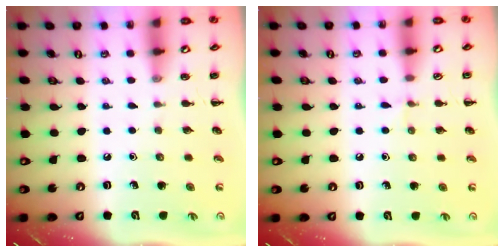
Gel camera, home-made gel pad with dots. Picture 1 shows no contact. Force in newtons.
{"total": 3.8, "press": 3.5, "slide": 1.3}